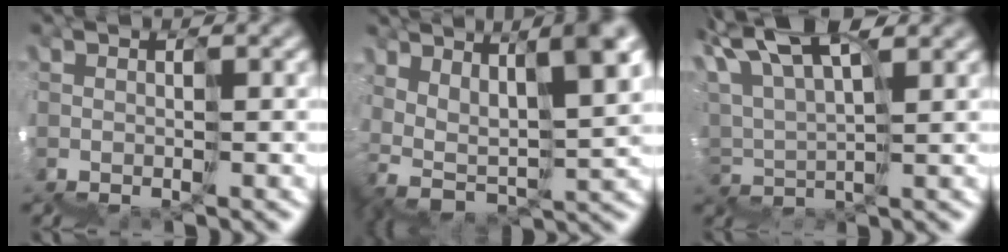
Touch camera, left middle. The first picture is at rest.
{"total": 6.6, "force": [5.4, 1.6, 3.5], "torque": [-0.068, 0.042, 0.086]}
{"total": 4.6, "force": [4.5, -0.2, -0.1], "torque": [-0.025, 0.038, 0.067]}